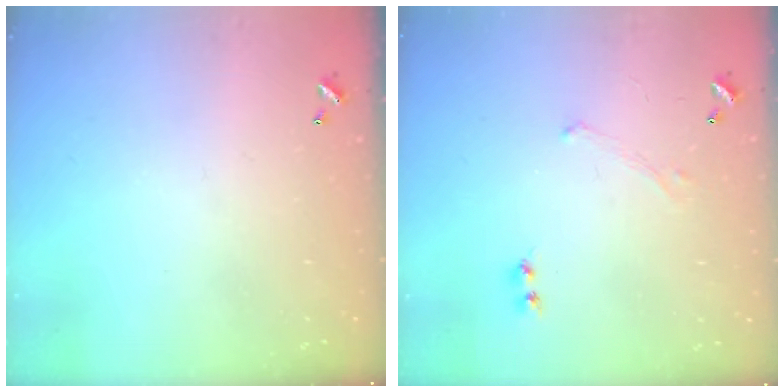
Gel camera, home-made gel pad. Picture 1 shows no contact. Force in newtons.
{"total": 0.7, "press": 0.6, "slide": 0.2}